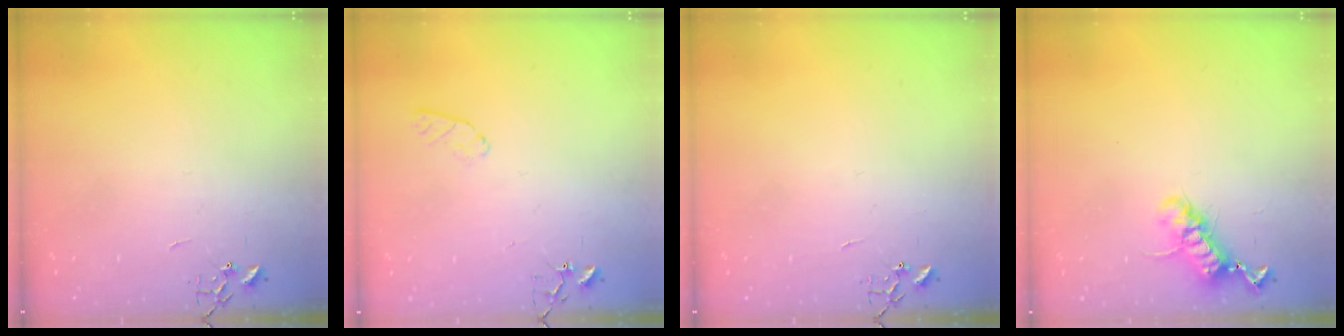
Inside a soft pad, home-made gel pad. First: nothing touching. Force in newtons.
{"total": 5.3, "press": 5.2, "slide": 0.7}
{"total": 0.0}
{"total": 11.8, "press": 11.8, "slide": 1.2}